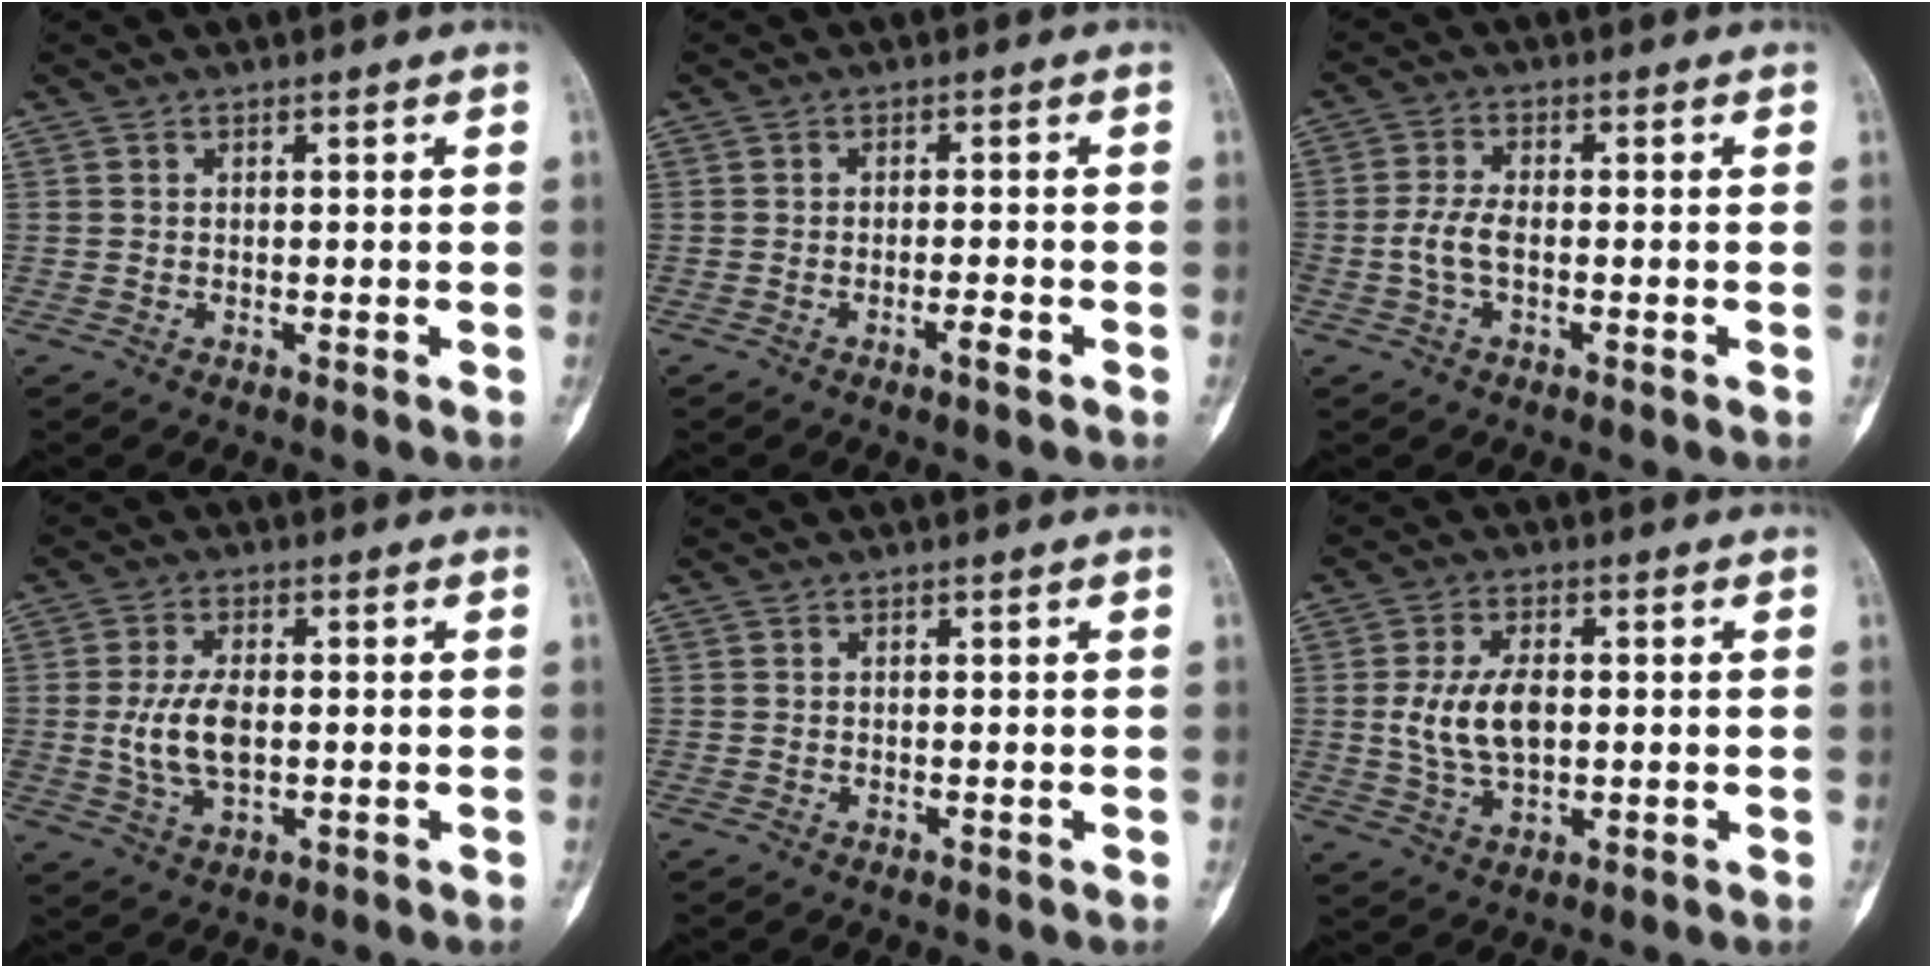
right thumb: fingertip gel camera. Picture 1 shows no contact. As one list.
[{"total": 2.2, "force": [-1.2, 0.3, 1.8], "torque": [-0.034, 0.003, -0.021]}, {"total": 4.4, "force": [-1.0, 2.2, 3.7], "torque": [-0.088, 0.013, -0.021]}, {"total": 7.8, "force": [-0.1, 4.2, 6.6], "torque": [-0.135, -0.001, 0.001]}, {"total": 0.0}, {"total": 9.1, "force": [0.4, 5.2, 7.5], "torque": [-0.143, 0.000, 0.013]}]